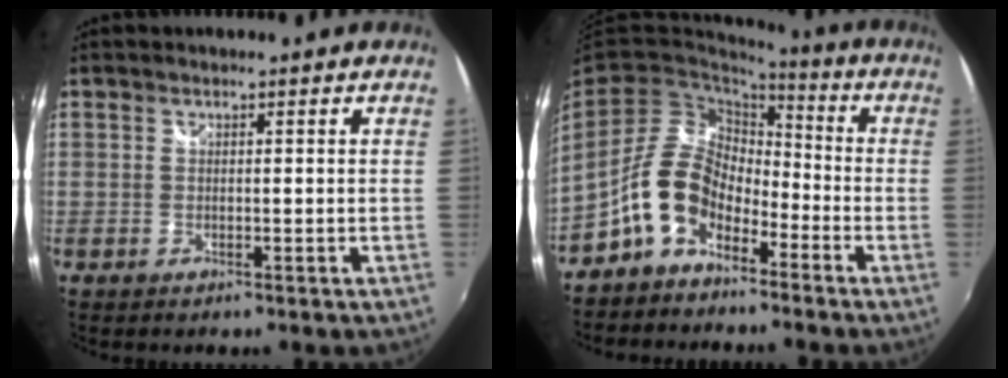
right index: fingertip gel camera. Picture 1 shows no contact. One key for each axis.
{"total": 11.2, "fx": -6.6, "fy": 6.8, "fz": 6.0, "tx": -0.121, "ty": 0.024, "tz": -0.123}